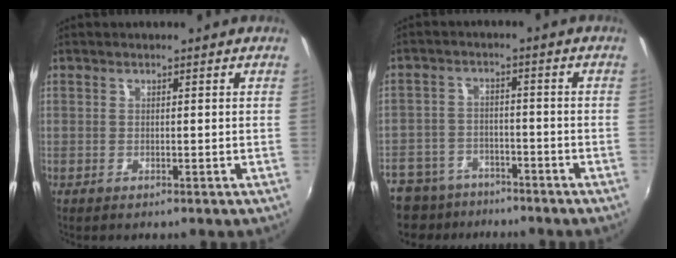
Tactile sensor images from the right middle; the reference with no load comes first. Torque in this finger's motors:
{"motor_torque": [0.35, -0.28, 0.38, 0.14]}